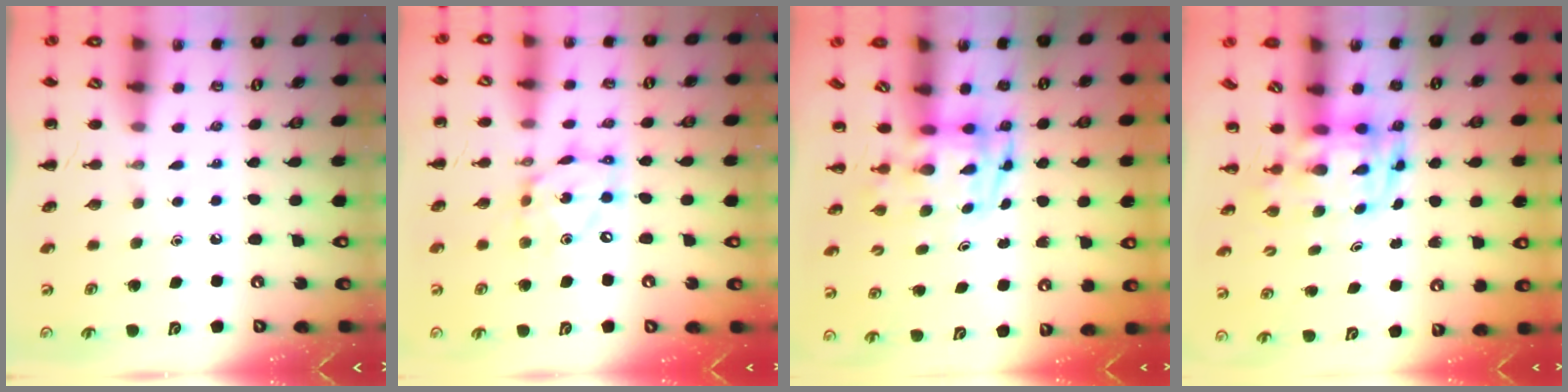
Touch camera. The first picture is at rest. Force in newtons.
{"total": 10.4, "press": 10.1, "slide": 2.4}
{"total": 3.4, "press": 3.4, "slide": 0.7}
{"total": 3.1, "press": 3.1, "slide": 0.7}